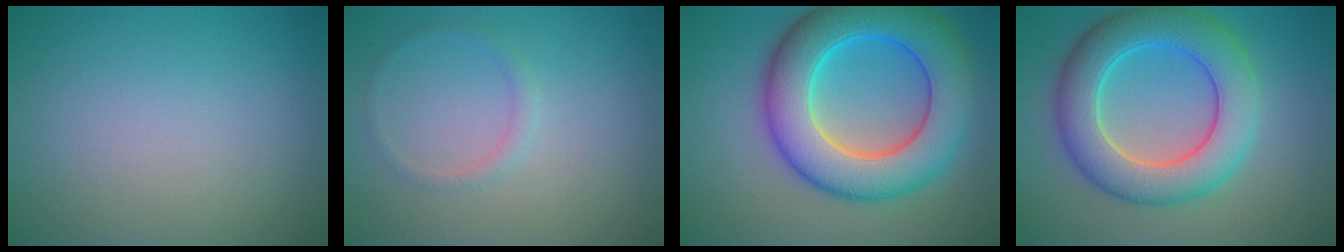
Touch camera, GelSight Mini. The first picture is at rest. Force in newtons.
{"total": 1.0, "press": 1.0, "slide": 0.1}
{"total": 10.9, "press": 10.9, "slide": 0.2}
{"total": 8.1, "press": 8.1, "slide": 0.2}